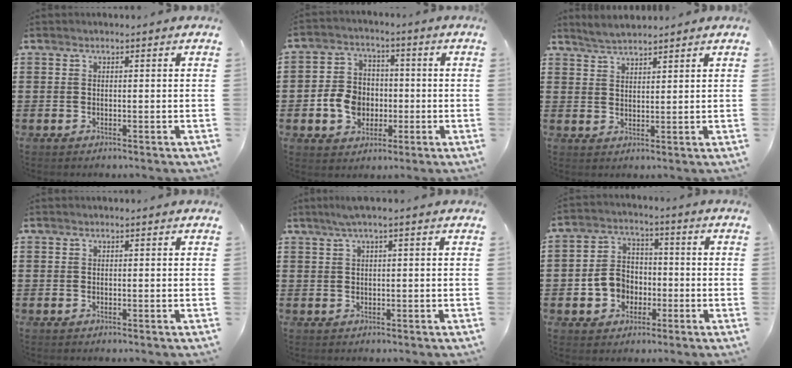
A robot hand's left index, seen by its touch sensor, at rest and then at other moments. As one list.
[{"total": 7.3, "force": [-1.3, 6.2, 3.6], "torque": [-0.089, 0.010, -0.029]}, {"total": 2.9, "force": [2.9, 0.2, 0.4], "torque": [-0.016, -0.002, 0.056]}, {"total": 0.0}, {"total": 1.8, "force": [0.7, -0.1, 1.6], "torque": [-0.030, -0.001, 0.012]}, {"total": 6.5, "force": [-1.7, 5.5, 2.9], "torque": [-0.078, 0.015, -0.034]}]